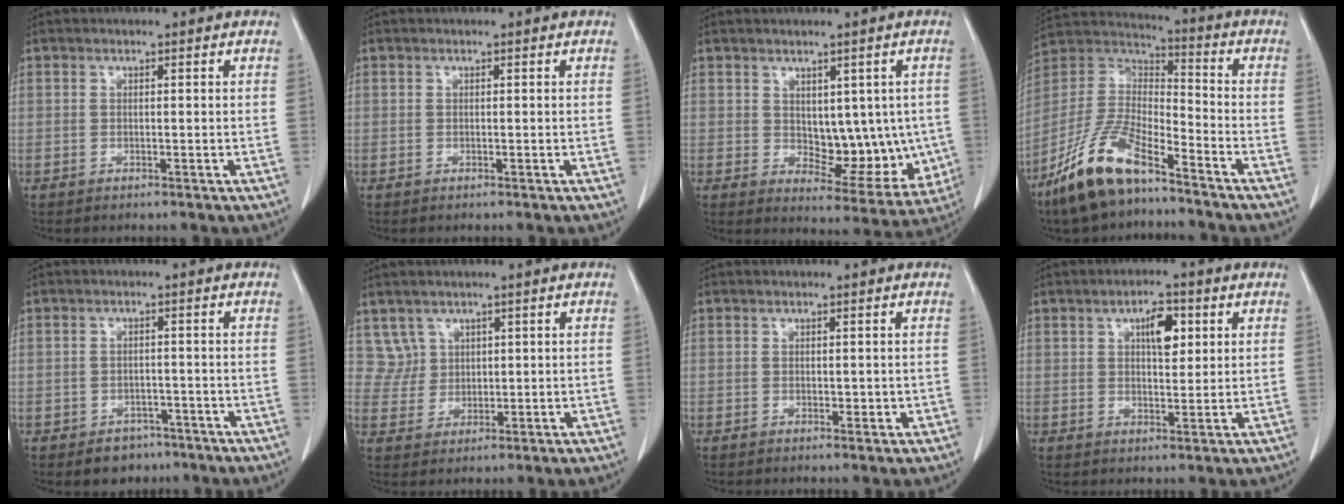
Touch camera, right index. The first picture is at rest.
{"total": 0.0}
{"total": 10.0, "force": [0.3, 5.8, 8.2], "torque": [-0.088, 0.000, 0.024]}
{"total": 14.8, "force": [-10.2, 4.3, 9.8], "torque": [-0.208, -0.001, -0.193]}
{"total": 3.9, "force": [-2.5, 2.8, 0.9], "torque": [-0.008, 0.009, -0.028]}
{"total": 4.0, "force": [2.3, 3.3, -0.4], "torque": [0.016, 0.008, 0.047]}
{"total": 1.4, "force": [-0.1, 0.9, 1.1], "torque": [-0.011, -0.001, 0.001]}
{"total": 5.2, "force": [1.9, 2.1, 4.4], "torque": [-0.071, 0.006, 0.032]}